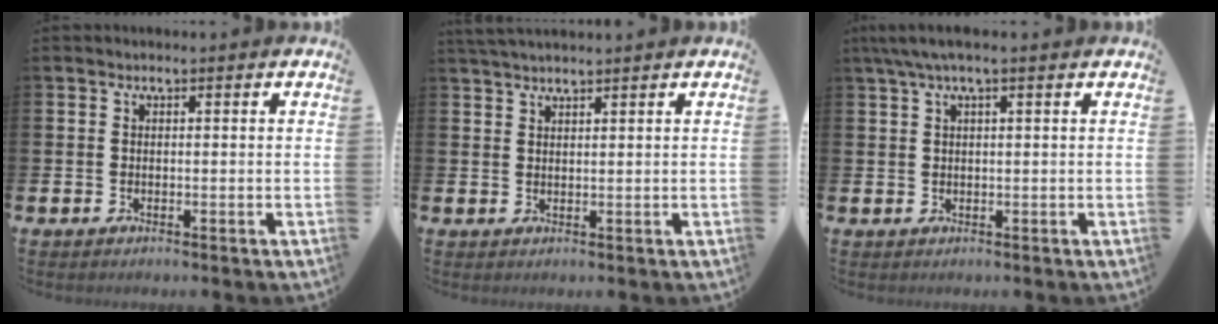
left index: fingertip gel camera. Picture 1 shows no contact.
{"total": 2.0, "force": [1.9, 0.0, 0.4], "torque": [-0.005, -0.006, 0.034]}
{"total": 2.9, "force": [1.8, 0.3, 2.2], "torque": [-0.045, 0.003, 0.032]}